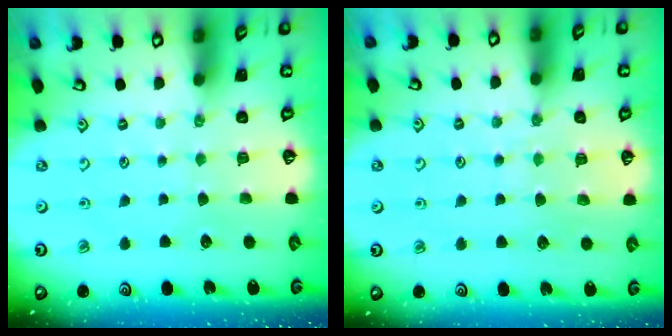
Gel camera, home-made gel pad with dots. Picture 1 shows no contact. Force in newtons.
{"total": 7.4, "press": 7.3, "slide": 0.8}